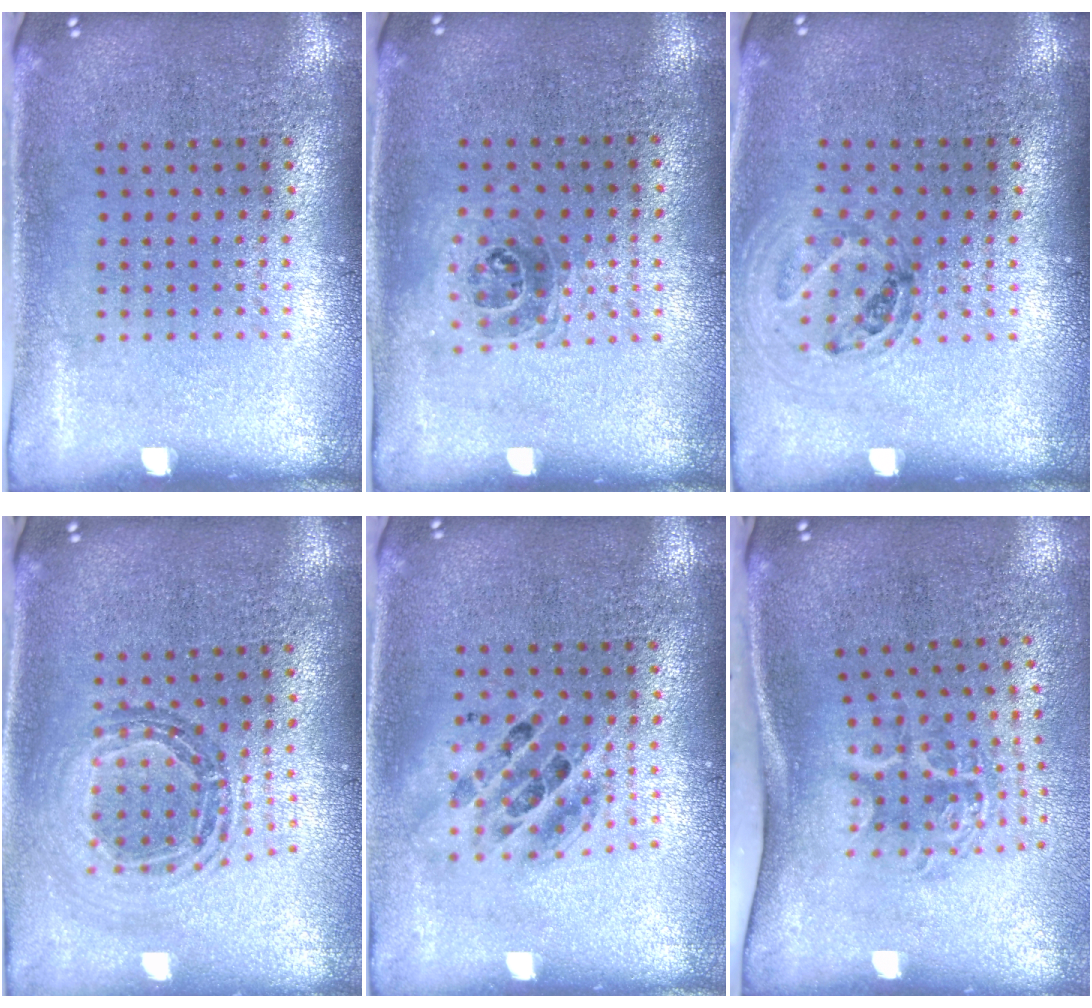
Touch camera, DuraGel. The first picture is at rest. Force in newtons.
{"total": 1.1, "press": 0.9, "slide": 0.6}
{"total": 1.0, "press": 1.0, "slide": 0.2}
{"total": 0.9, "press": 0.9, "slide": 0.1}
{"total": 1.3, "press": 1.1, "slide": 0.6}
{"total": 2.0, "press": 1.3, "slide": 1.5}